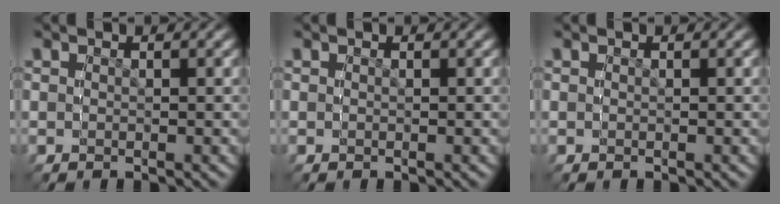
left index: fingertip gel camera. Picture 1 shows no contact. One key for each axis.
{"total": 0.0}
{"total": 0.0}